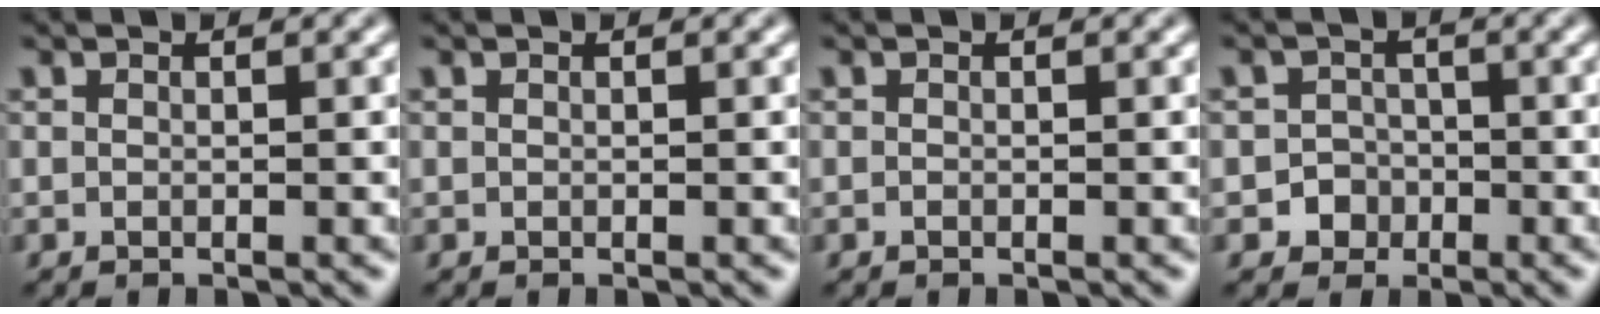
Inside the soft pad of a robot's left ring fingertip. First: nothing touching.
{"total": 0.0}
{"total": 0.0}
{"total": 2.3, "force": [-0.9, 2.1, 0.3], "torque": [0.017, 0.008, -0.024]}